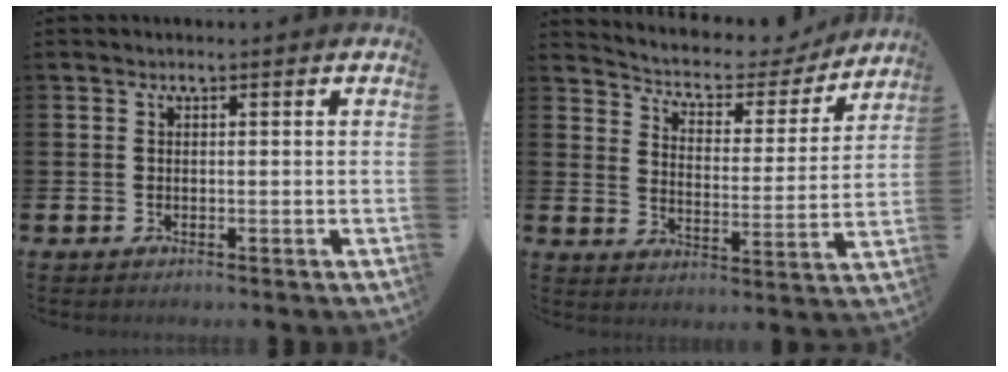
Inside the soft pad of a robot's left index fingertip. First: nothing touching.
{"total": 5.5, "force": [5.0, 2.0, 1.1], "torque": [-0.052, -0.039, 0.079]}